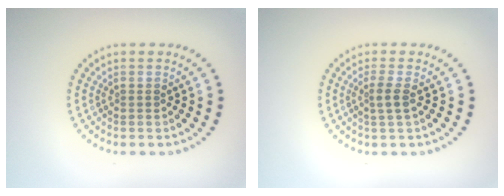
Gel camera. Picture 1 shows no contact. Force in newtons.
{"total": 1.5, "press": 1.2, "slide": 0.9}